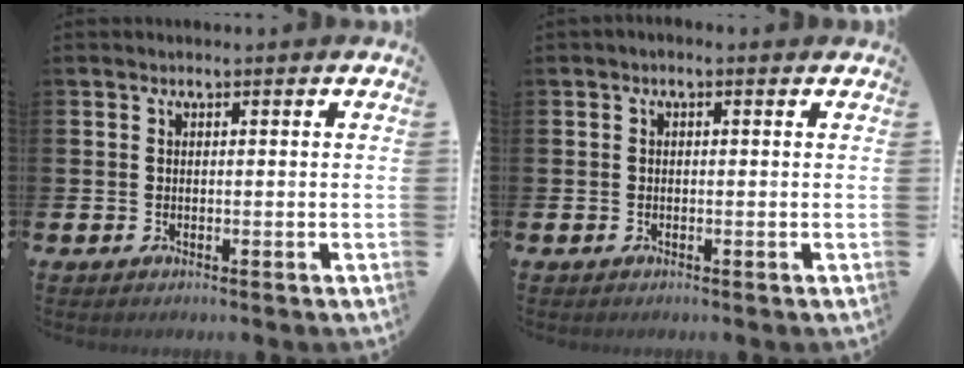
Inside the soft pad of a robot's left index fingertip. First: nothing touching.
{"total": 0.5, "force": [-0.3, 0.1, 0.4], "torque": [-0.006, 0.000, -0.007]}